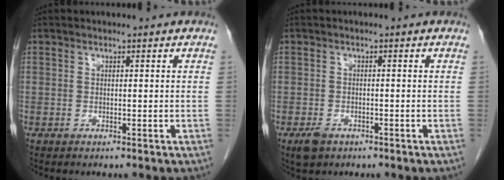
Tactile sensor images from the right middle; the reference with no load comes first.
{"total": 2.6, "force": [-1.6, 1.5, 1.3], "torque": [-0.029, -0.001, -0.021]}